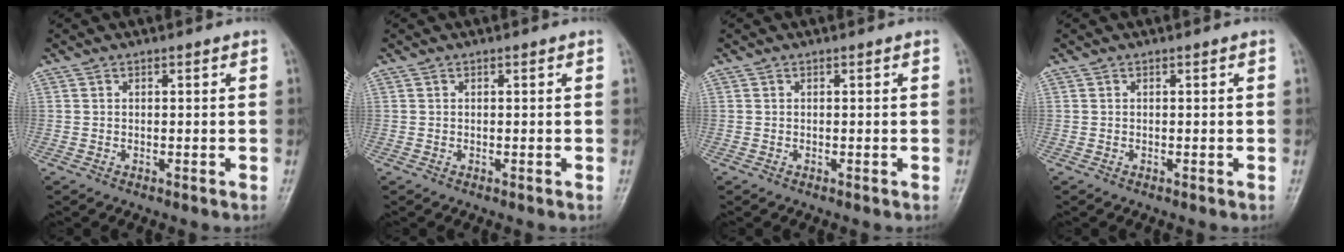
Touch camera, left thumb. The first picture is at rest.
{"total": 0.0}
{"total": 0.0}
{"total": 0.0}